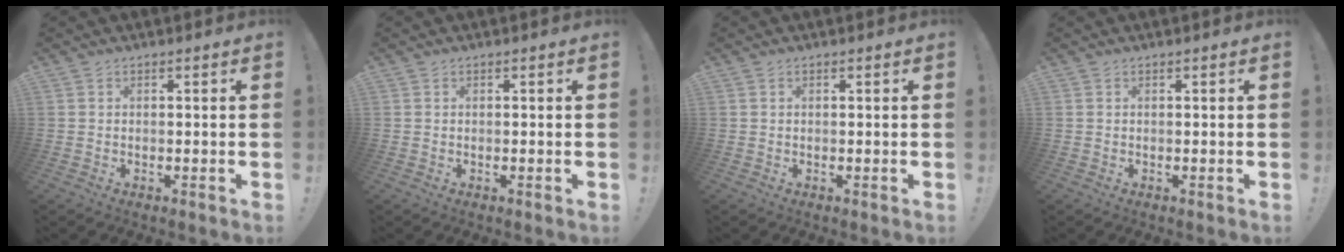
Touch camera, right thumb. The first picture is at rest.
{"total": 0.0}
{"total": 0.0}
{"total": 0.0}